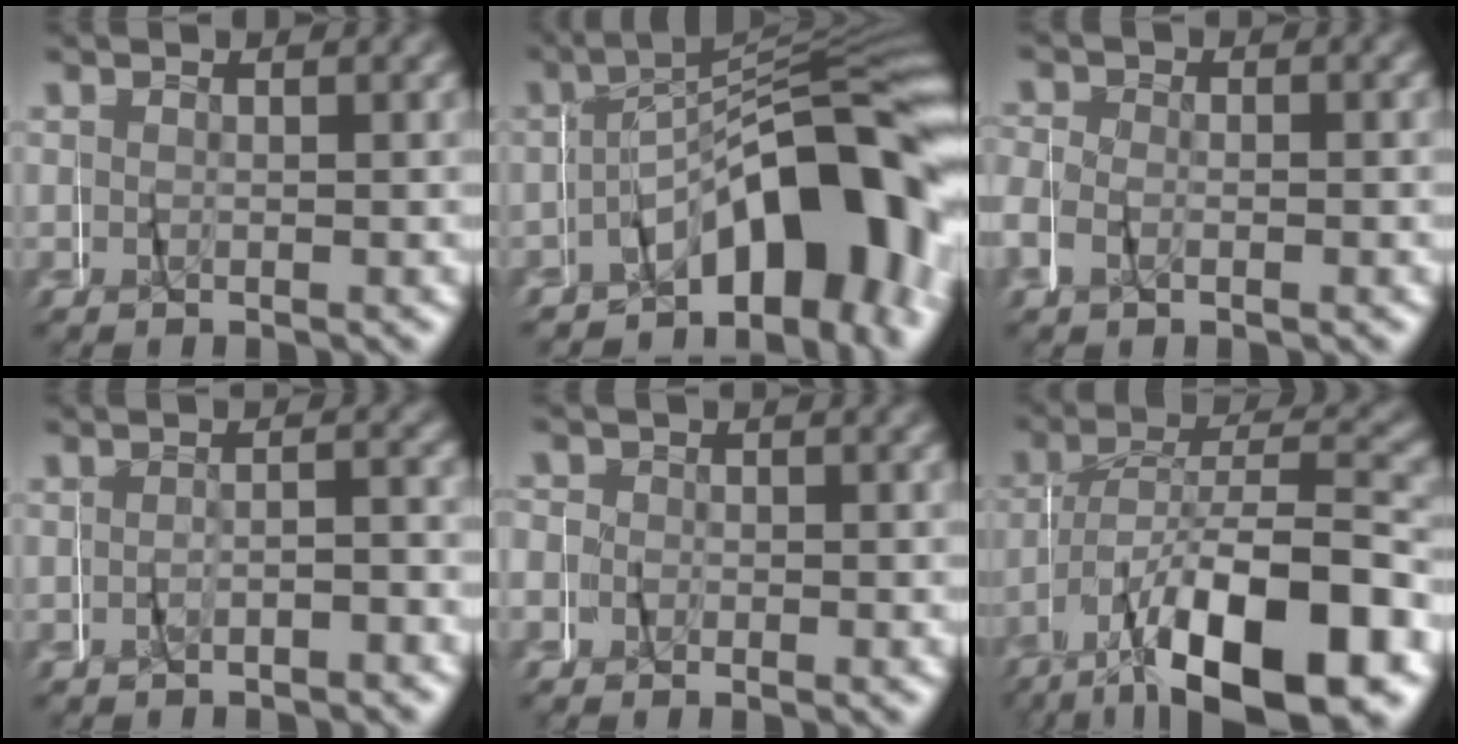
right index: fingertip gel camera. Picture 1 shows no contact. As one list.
[{"total": 12.0, "force": [-4.9, 5.3, 9.6], "torque": [-0.134, -0.009, -0.069]}, {"total": 2.3, "force": [-1.3, 1.8, 0.5], "torque": [-0.022, -0.006, -0.023]}, {"total": 1.7, "force": [-1.7, 0.3, 0.1], "torque": [0.004, 0.012, -0.038]}, {"total": 2.6, "force": [-0.3, 2.5, 0.2], "torque": [-0.006, 0.004, -0.015]}, {"total": 11.2, "force": [-5.7, 5.0, 8.3], "torque": [-0.150, -0.013, -0.076]}]